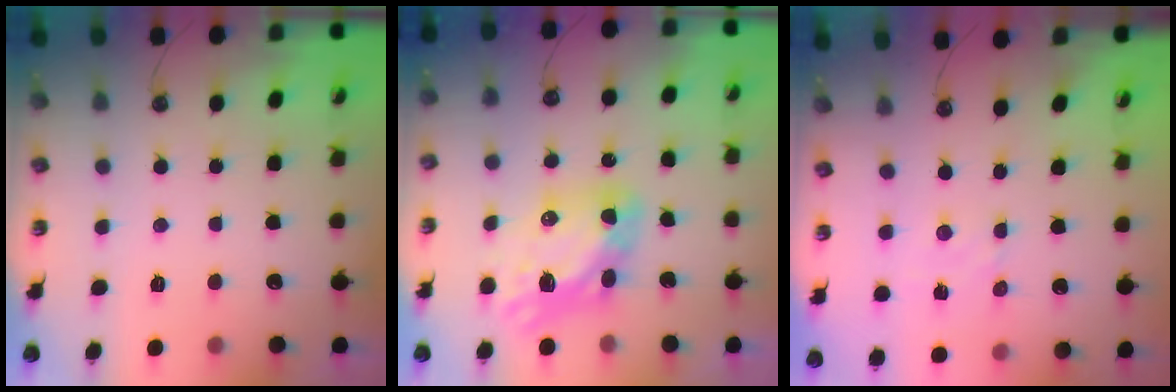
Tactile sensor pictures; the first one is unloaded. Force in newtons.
{"total": 12.0, "press": 11.9, "slide": 1.3}
{"total": 2.3, "press": 2.3, "slide": 0.4}